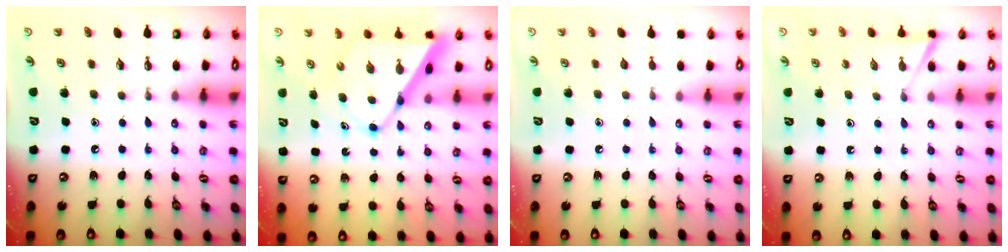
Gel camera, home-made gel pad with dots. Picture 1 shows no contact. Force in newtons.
{"total": 11.7, "press": 11.6, "slide": 1.2}
{"total": 0.0}
{"total": 4.6, "press": 4.6, "slide": 0.6}